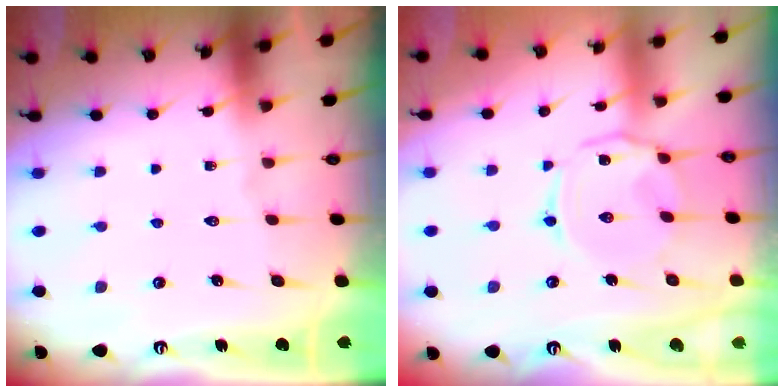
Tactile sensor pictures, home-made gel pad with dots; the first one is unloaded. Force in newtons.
{"total": 5.9, "press": 5.9, "slide": 0.6}